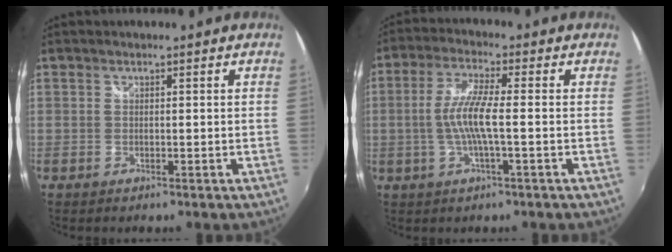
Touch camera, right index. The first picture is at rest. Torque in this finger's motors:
{"motor_torque": [0.91, -0.35, 0.51, 0.15]}